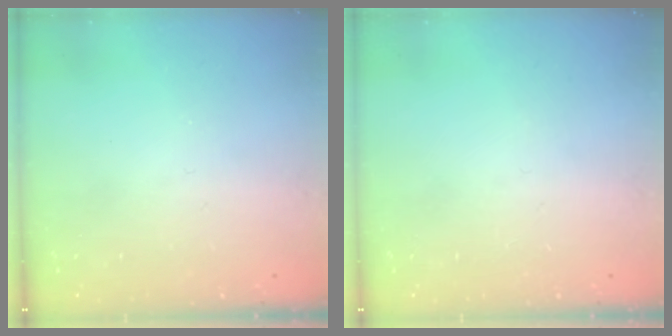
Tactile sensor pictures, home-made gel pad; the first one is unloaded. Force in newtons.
{"total": 0.0}